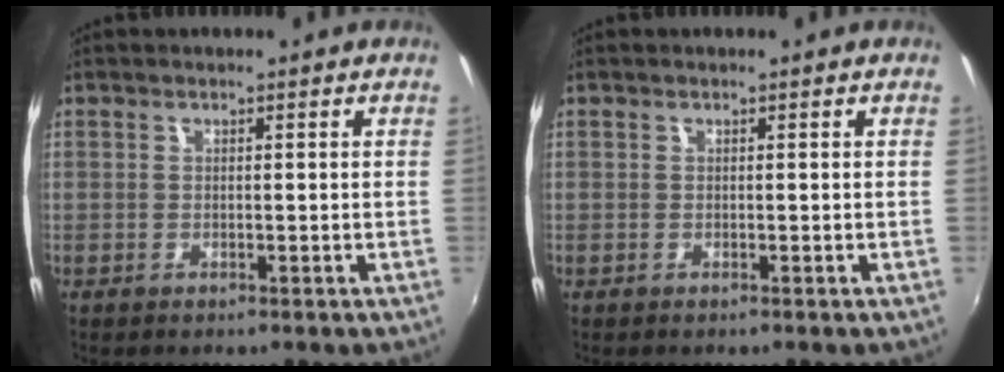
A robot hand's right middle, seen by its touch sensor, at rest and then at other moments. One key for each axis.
{"total": 0.0}